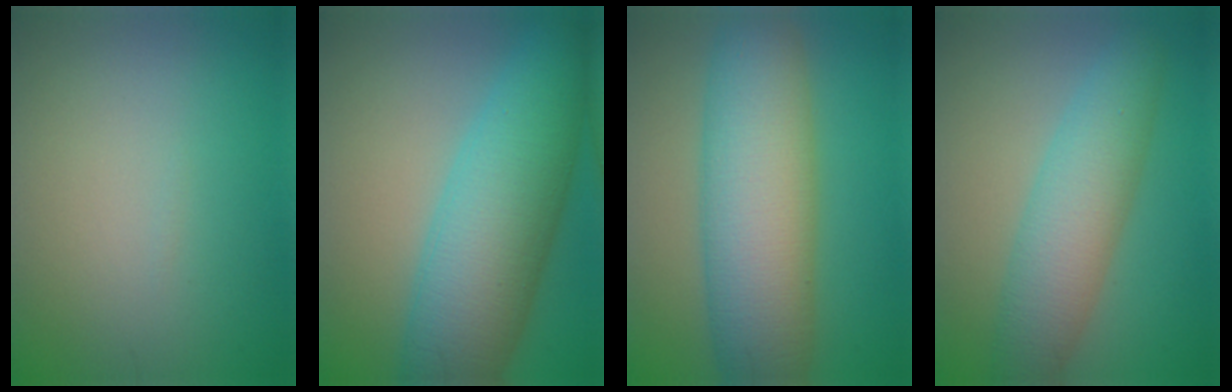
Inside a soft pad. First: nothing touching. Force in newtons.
{"total": 10.8, "press": 10.8, "slide": 0.1}
{"total": 10.7, "press": 10.6, "slide": 0.7}
{"total": 6.2, "press": 6.2, "slide": 0.1}